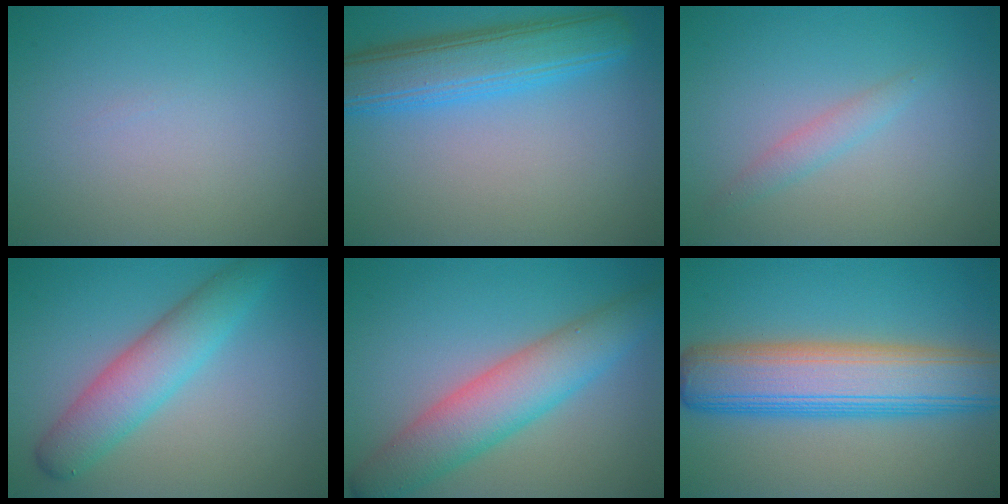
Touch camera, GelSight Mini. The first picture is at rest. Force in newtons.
{"total": 6.3, "press": 6.3, "slide": 0.1}
{"total": 1.4, "press": 1.4, "slide": 0.1}
{"total": 5.0, "press": 5.0, "slide": 0.1}
{"total": 6.5, "press": 6.5, "slide": 0.1}
{"total": 9.7, "press": 9.7, "slide": 0.4}